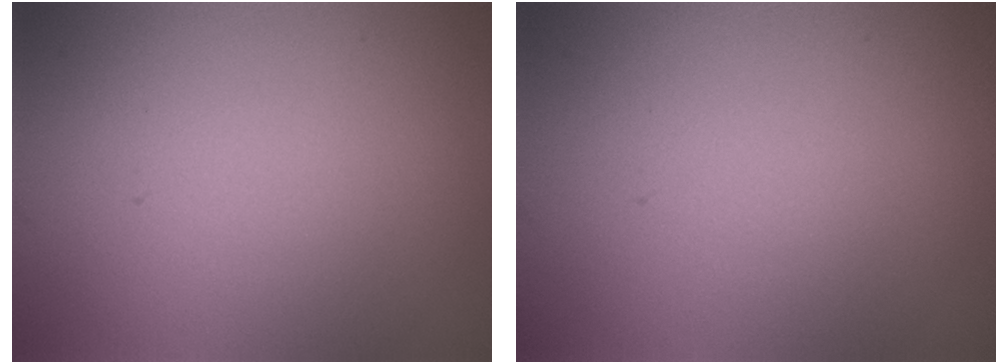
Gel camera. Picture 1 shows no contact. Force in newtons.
{"total": 0.0}